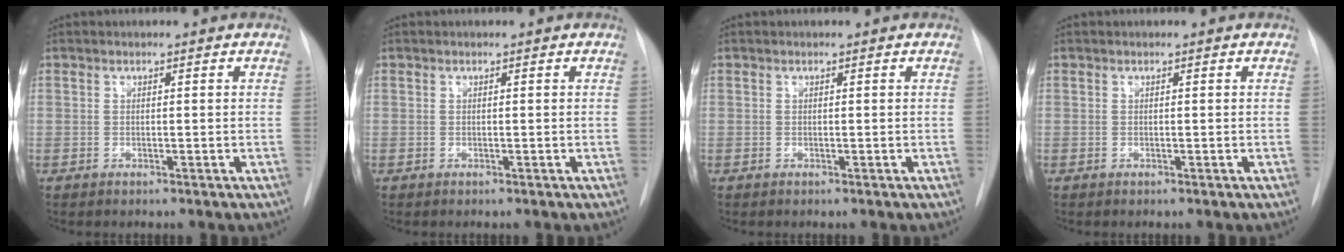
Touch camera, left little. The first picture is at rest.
{"total": 0.0}
{"total": 0.0}
{"total": 0.0}